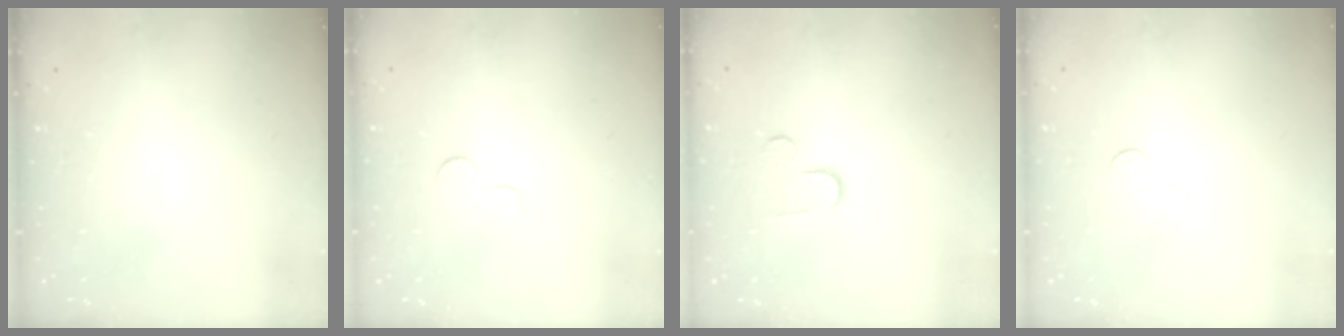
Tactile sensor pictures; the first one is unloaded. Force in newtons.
{"total": 3.7, "press": 3.7, "slide": 0.4}
{"total": 5.3, "press": 5.3, "slide": 0.3}
{"total": 3.9, "press": 3.8, "slide": 0.4}